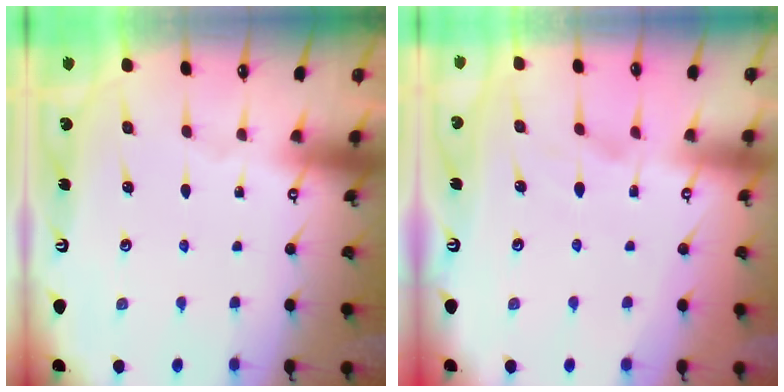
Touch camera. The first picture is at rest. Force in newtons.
{"total": 1.8, "press": 1.4, "slide": 1.1}